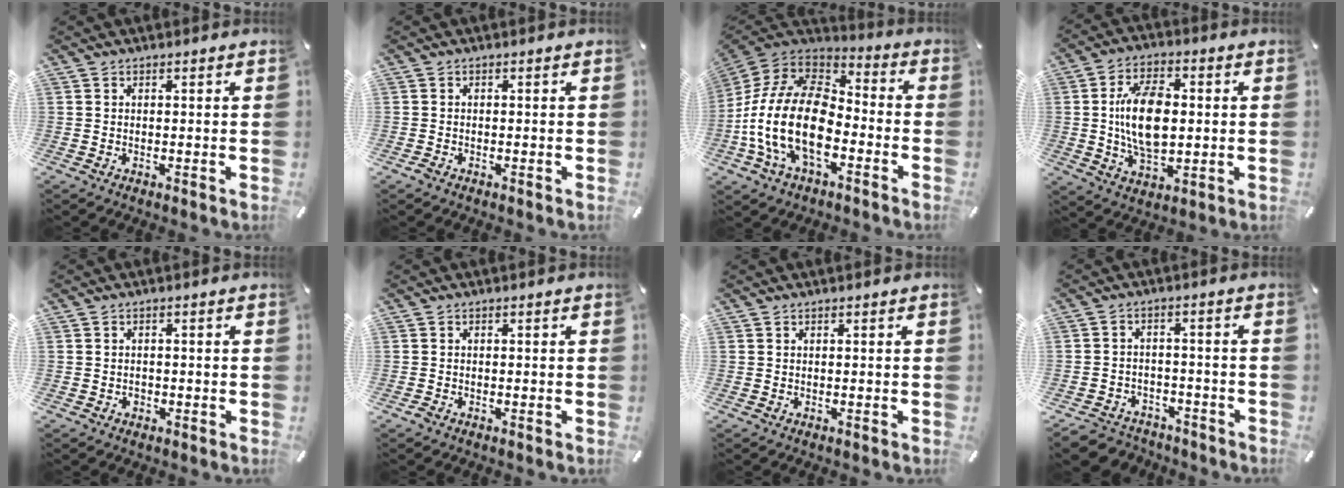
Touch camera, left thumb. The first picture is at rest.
{"total": 0.7, "force": [-0.6, 0.3, 0.1], "torque": [0.000, 0.003, -0.014]}
{"total": 21.2, "force": [-7.4, 12.7, 15.3], "torque": [-0.319, 0.035, -0.126]}
{"total": 13.7, "force": [0.5, 8.1, 11.0], "torque": [-0.214, 0.000, 0.004]}
{"total": 1.7, "force": [-0.7, 1.4, 0.5], "torque": [-0.010, 0.004, -0.018]}
{"total": 0.7, "force": [-0.6, 0.2, 0.1], "torque": [-0.002, 0.001, -0.013]}
{"total": 0.0}
{"total": 5.0, "force": [-3.5, 3.3, 1.1], "torque": [-0.027, 0.015, -0.069]}